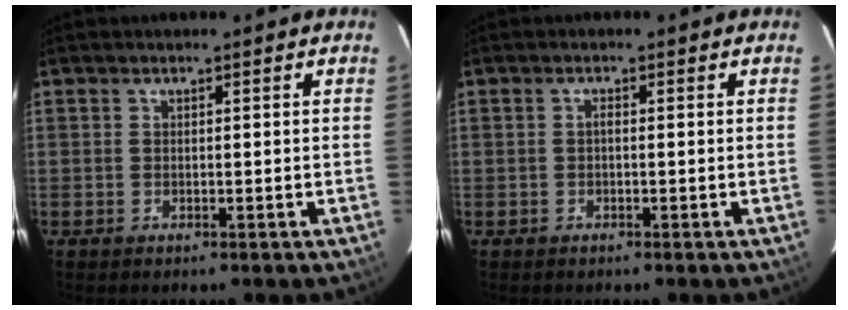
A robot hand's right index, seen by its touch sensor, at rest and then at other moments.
{"total": 0.6, "force": [-0.2, 0.2, 0.5], "torque": [-0.008, 0.004, -0.006]}